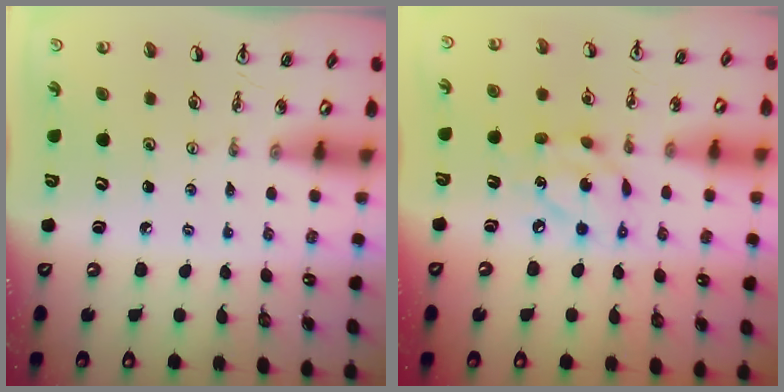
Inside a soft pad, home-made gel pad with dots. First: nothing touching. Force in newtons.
{"total": 10.9, "press": 10.8, "slide": 0.7}